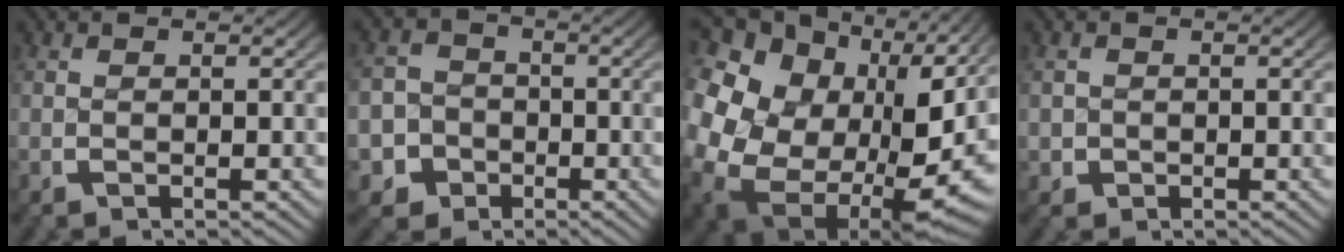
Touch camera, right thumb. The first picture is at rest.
{"total": 10.3, "force": [-4.2, 8.9, 2.9], "torque": [-0.058, -0.043, -0.072]}
{"total": 22.2, "force": [-2.3, 16.2, 15.1], "torque": [-0.326, -0.083, -0.007]}
{"total": 1.7, "force": [-0.4, 1.6, 0.3], "torque": [-0.010, -0.012, -0.003]}